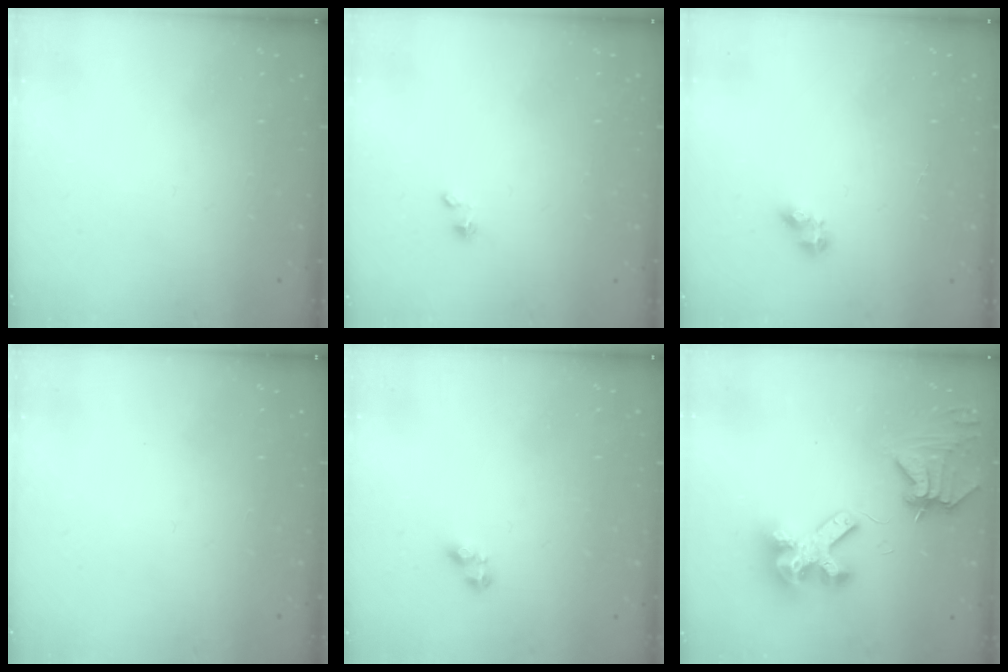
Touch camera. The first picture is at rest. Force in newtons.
{"total": 1.5, "press": 1.5, "slide": 0.0}
{"total": 3.9, "press": 3.9, "slide": 0.5}
{"total": 0.0}
{"total": 3.2, "press": 3.1, "slide": 0.4}
{"total": 11.6, "press": 11.5, "slide": 0.9}